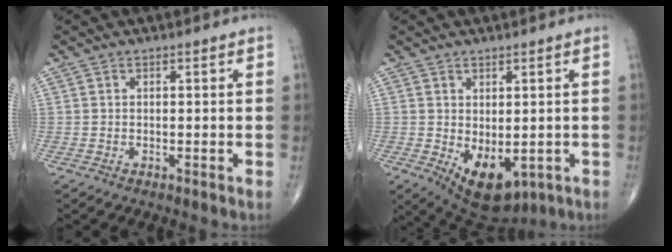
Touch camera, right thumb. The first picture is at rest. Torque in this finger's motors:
{"motor_torque": [-0.31, 1.10, 0.49, 0.38, 0.30]}